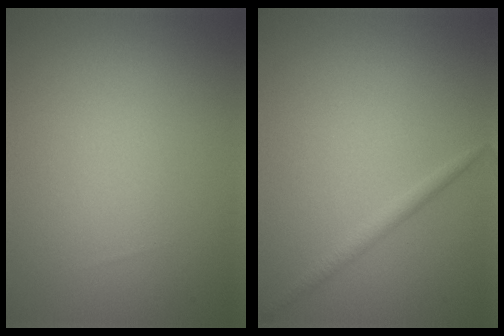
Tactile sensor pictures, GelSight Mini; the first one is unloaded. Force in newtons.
{"total": 1.3, "press": 1.3, "slide": 0.0}